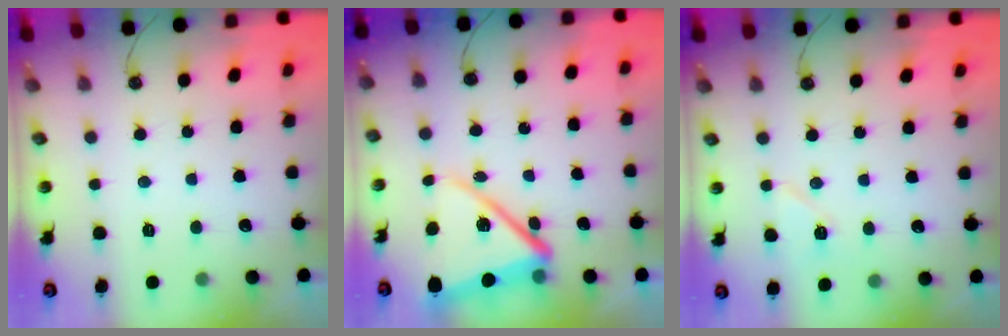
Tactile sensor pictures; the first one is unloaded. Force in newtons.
{"total": 15.2, "press": 15.2, "slide": 1.5}
{"total": 6.5, "press": 6.4, "slide": 1.0}